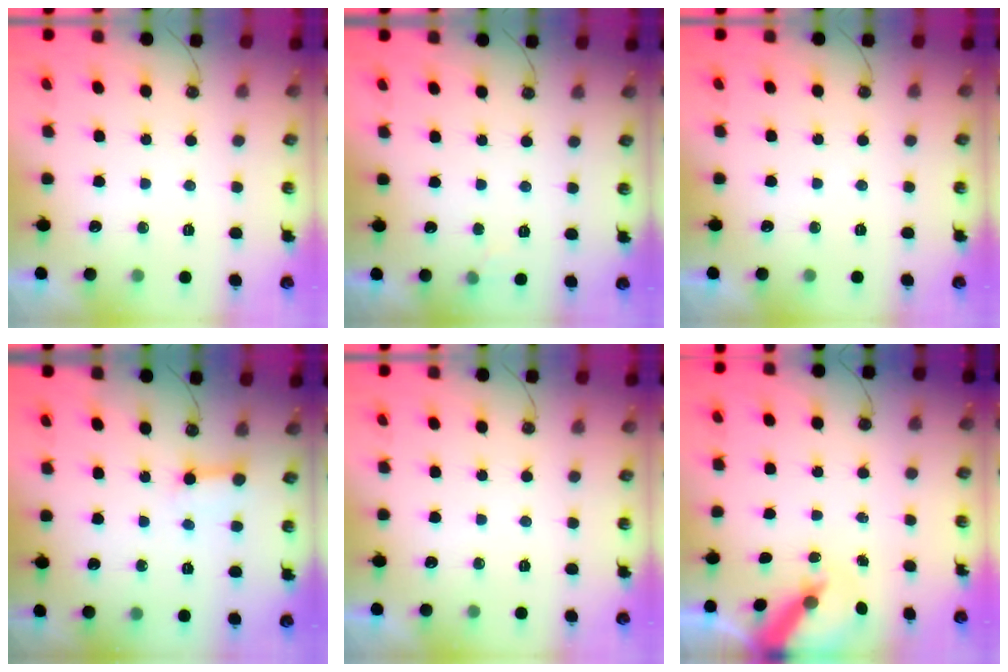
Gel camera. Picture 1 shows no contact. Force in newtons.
{"total": 3.4, "press": 3.4, "slide": 0.5}
{"total": 0.0}
{"total": 3.9, "press": 3.9, "slide": 0.5}
{"total": 0.0}
{"total": 6.9, "press": 6.8, "slide": 0.7}